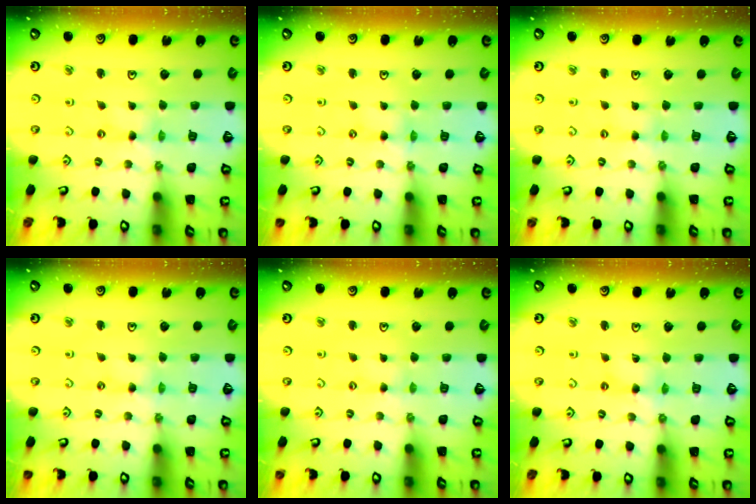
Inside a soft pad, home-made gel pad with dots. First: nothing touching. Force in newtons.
{"total": 0.6, "press": 0.6, "slide": 0.1}
{"total": 2.0, "press": 2.0, "slide": 0.3}
{"total": 0.0}
{"total": 0.8, "press": 0.8, "slide": 0.2}
{"total": 2.0, "press": 1.9, "slide": 0.3}